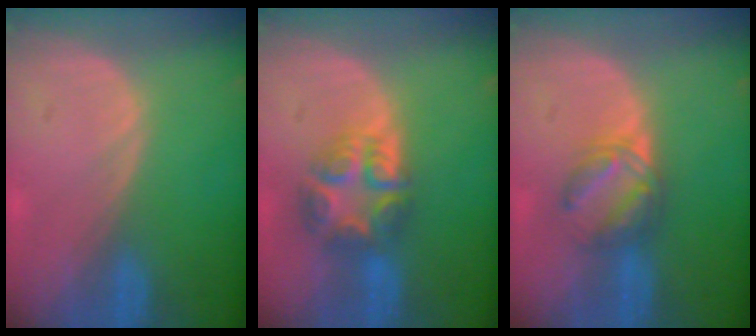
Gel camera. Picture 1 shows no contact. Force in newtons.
{"total": 7.6, "press": 6.6, "slide": 3.7}
{"total": 5.9, "press": 5.3, "slide": 2.6}